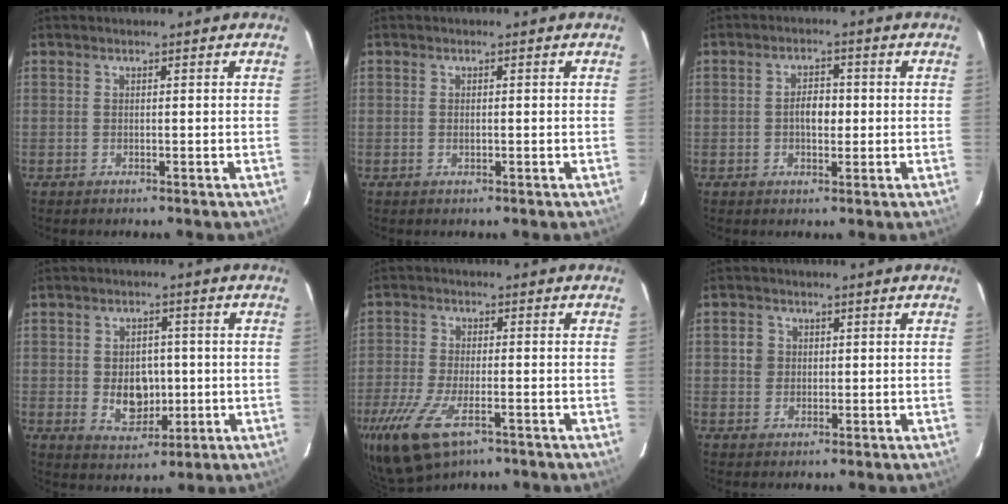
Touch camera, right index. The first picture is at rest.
{"total": 0.7, "force": [-0.1, 0.5, 0.5], "torque": [-0.009, 0.000, -0.001]}
{"total": 3.9, "force": [-0.3, 2.3, 3.1], "torque": [-0.053, 0.008, -0.004]}
{"total": 7.6, "force": [-0.7, 5.7, 5.0], "torque": [-0.094, 0.000, 0.003]}
{"total": 14.3, "force": [-8.2, 6.2, 10.0], "torque": [-0.237, -0.046, -0.148]}
{"total": 3.0, "force": [0.4, 2.9, 0.6], "torque": [-0.005, 0.013, 0.007]}